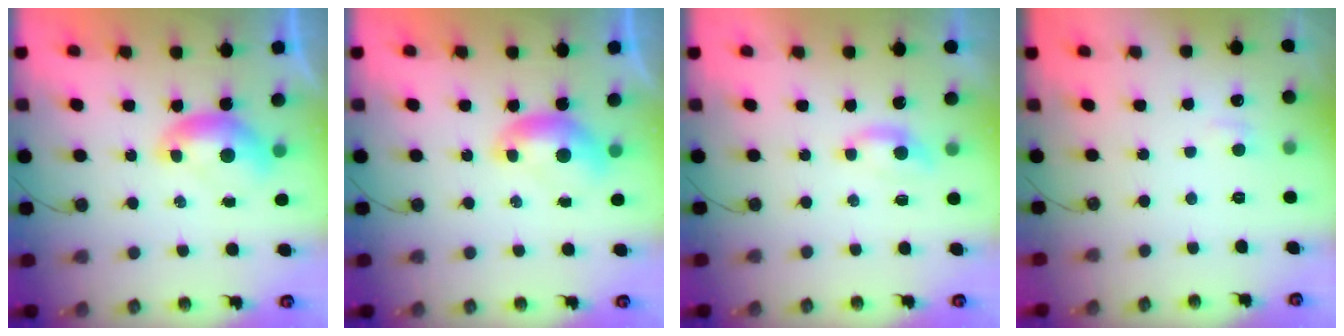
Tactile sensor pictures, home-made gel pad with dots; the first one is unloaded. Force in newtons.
{"total": 0.0}
{"total": 1.6, "press": 1.5, "slide": 0.4}
{"total": 1.2, "press": 1.0, "slide": 0.7}